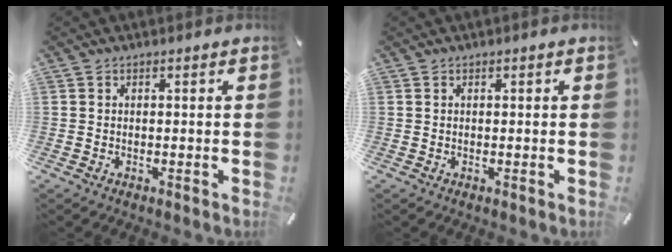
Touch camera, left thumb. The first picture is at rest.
{"total": 0.0}